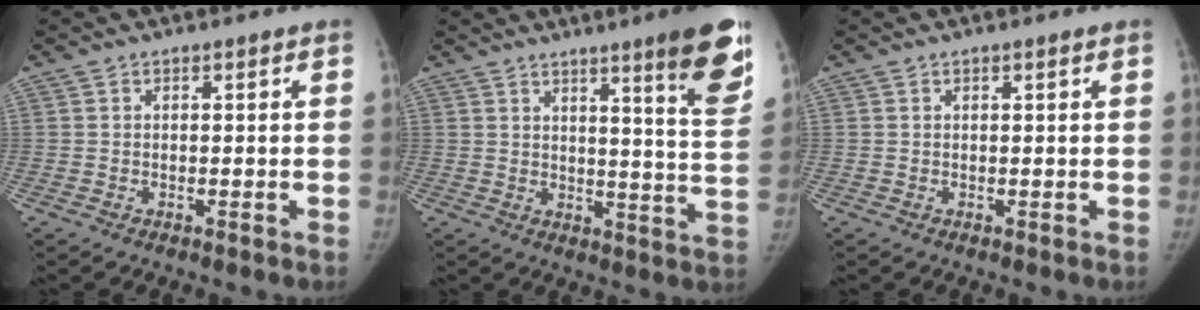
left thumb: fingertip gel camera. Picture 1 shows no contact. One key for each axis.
{"total": 13.0, "fx": 7.9, "fy": 1.1, "fz": 10.3, "tx": -0.114, "ty": -0.052, "tz": 0.104}
{"total": 0.0}